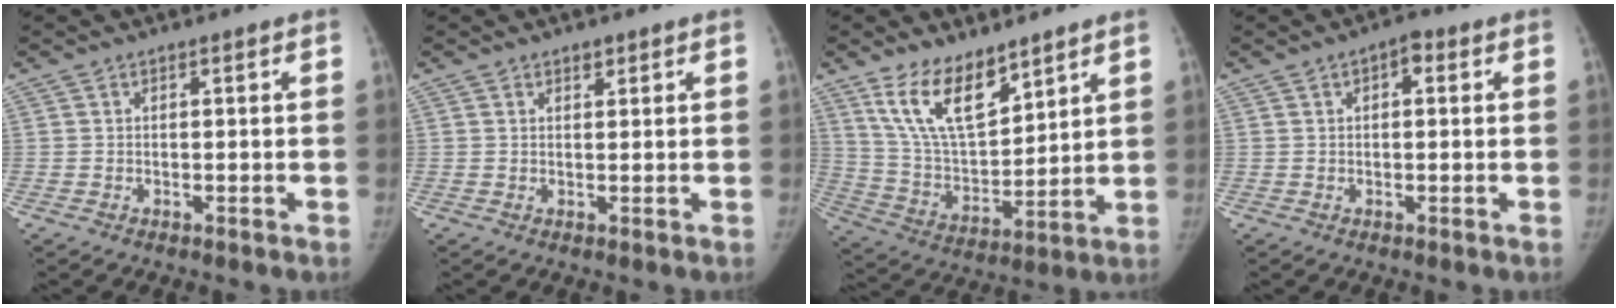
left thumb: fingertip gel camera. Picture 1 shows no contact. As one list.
[{"total": 1.3, "force": [0.9, 0.7, 0.6], "torque": [-0.001, -0.005, 0.013]}, {"total": 13.9, "force": [9.4, 6.1, 8.3], "torque": [-0.122, -0.058, 0.192]}, {"total": 2.9, "force": [1.0, 1.6, 2.3], "torque": [-0.022, 0.005, 0.008]}]